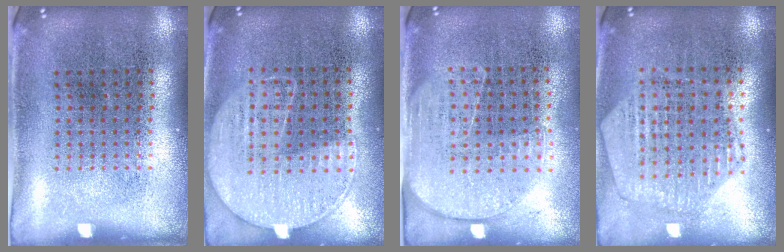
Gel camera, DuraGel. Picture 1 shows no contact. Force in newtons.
{"total": 1.3, "press": 1.1, "slide": 0.6}
{"total": 1.7, "press": 1.5, "slide": 0.9}
{"total": 1.2, "press": 1.2, "slide": 0.2}